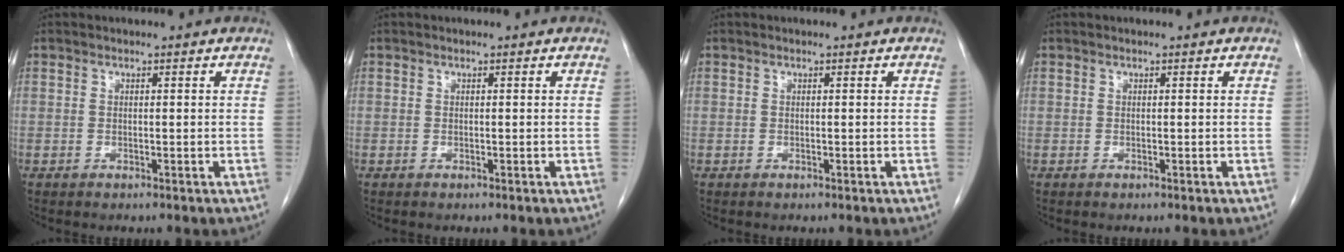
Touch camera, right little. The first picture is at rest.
{"total": 0.0}
{"total": 0.0}
{"total": 0.0}